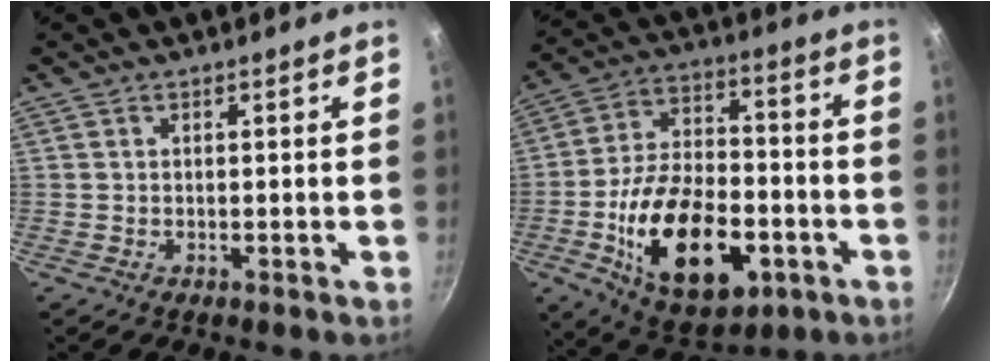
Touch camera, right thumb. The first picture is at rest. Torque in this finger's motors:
{"motor_torque": [0.39, 1.42, 1.88, -0.89, 0.22]}